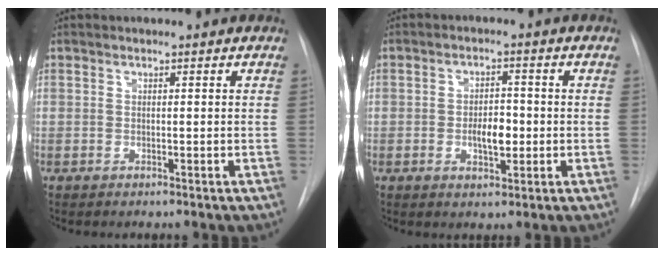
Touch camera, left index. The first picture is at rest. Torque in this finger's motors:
{"motor_torque": [0.91, 0.32, 0.13, 0.03]}